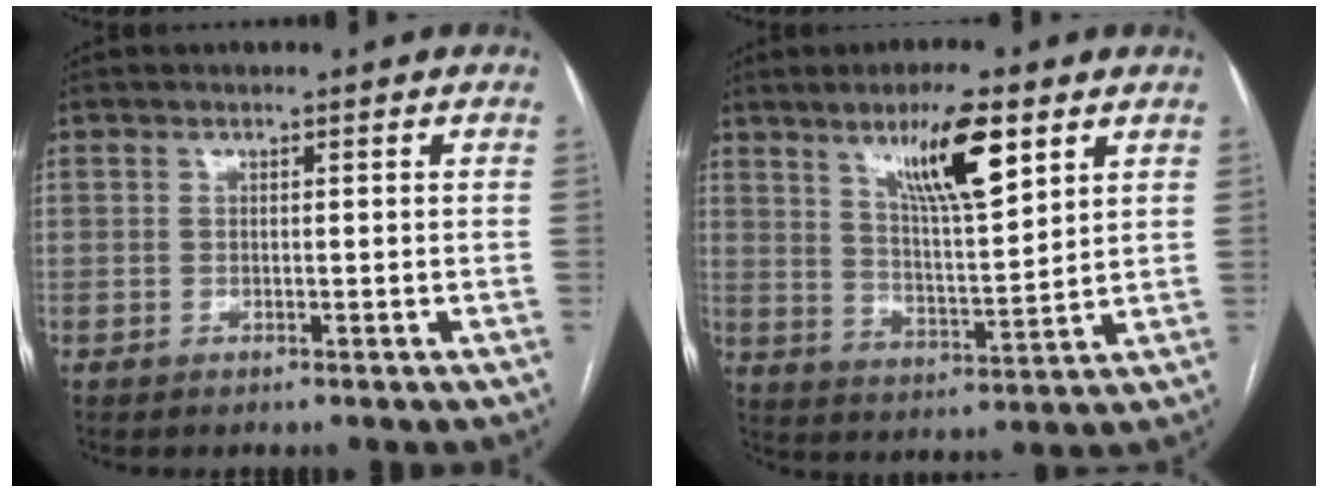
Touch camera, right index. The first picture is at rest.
{"total": 11.2, "force": [6.4, 1.6, 9.1], "torque": [-0.160, -0.001, 0.110]}